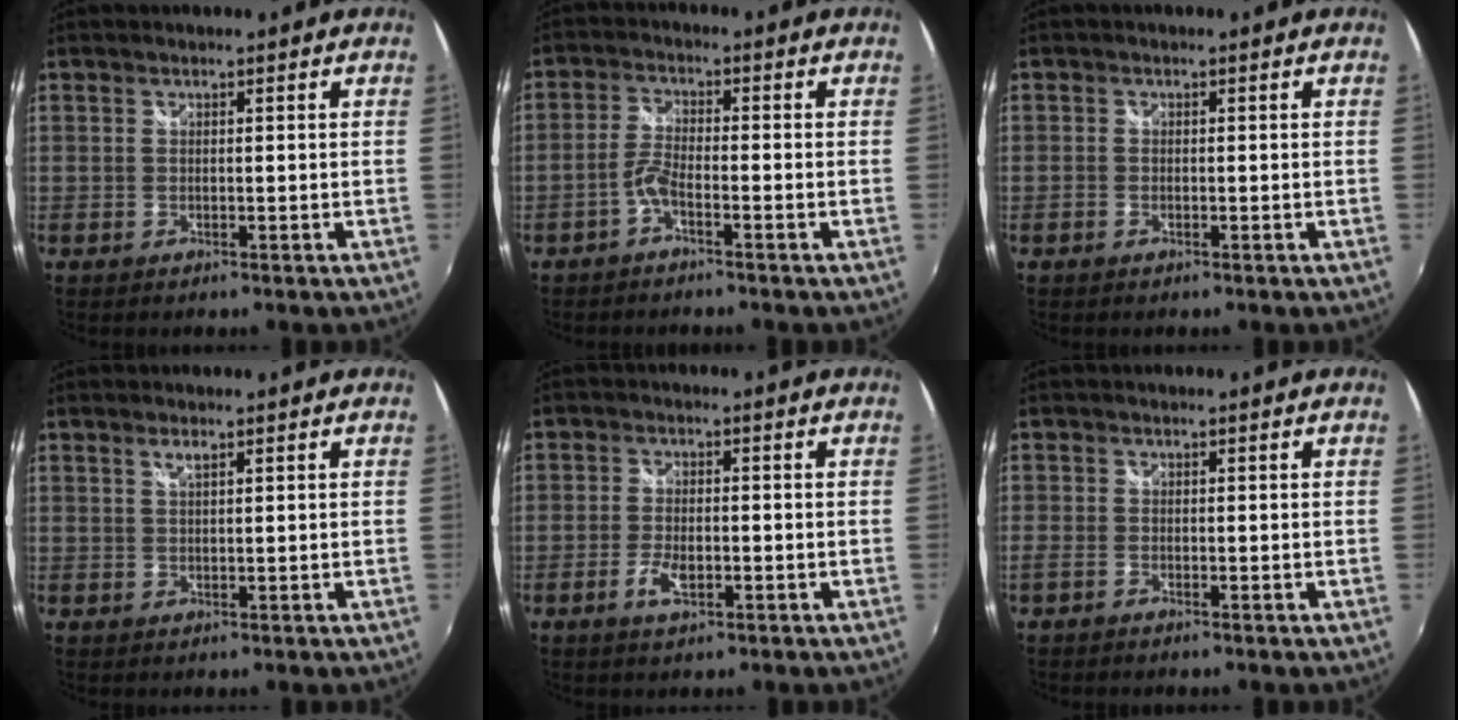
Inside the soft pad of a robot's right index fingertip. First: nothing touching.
{"total": 3.0, "force": [-2.0, 0.5, 2.2], "torque": [-0.059, 0.009, -0.042]}
{"total": 0.6, "force": [-0.4, 0.4, 0.2], "torque": [-0.005, 0.000, -0.009]}
{"total": 1.3, "force": [0.8, 0.3, 1.0], "torque": [-0.019, 0.002, 0.013]}
{"total": 4.0, "force": [-1.6, 1.8, 3.1], "torque": [-0.071, -0.001, -0.031]}
{"total": 1.2, "force": [-1.0, 0.4, 0.6], "torque": [-0.015, -0.004, -0.022]}